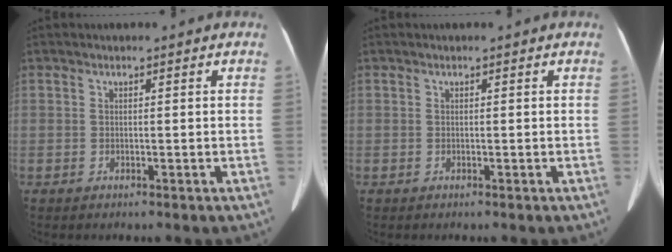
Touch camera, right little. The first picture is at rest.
{"total": 0.0}